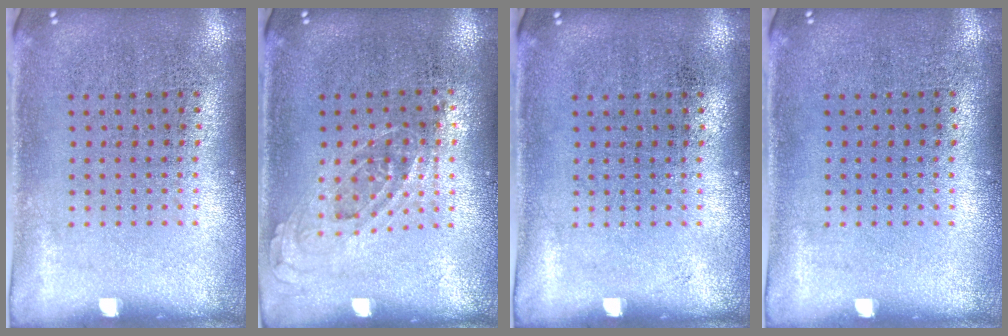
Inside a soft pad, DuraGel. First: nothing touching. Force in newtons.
{"total": 0.7, "press": 0.7, "slide": 0.3}
{"total": 0.0}
{"total": 0.0}